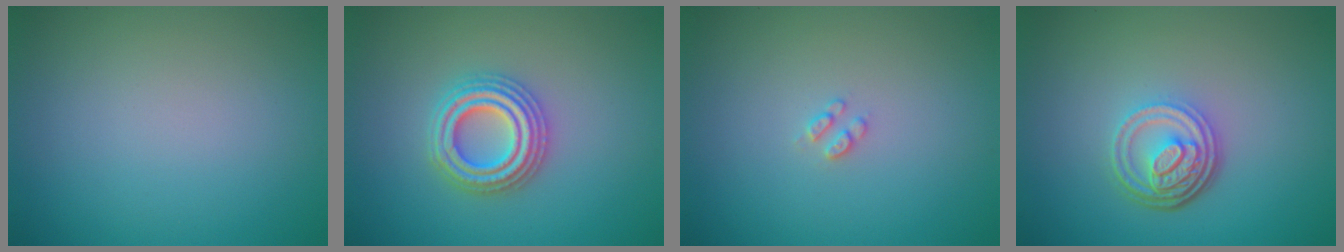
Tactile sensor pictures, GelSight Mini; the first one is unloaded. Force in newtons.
{"total": 4.4, "press": 4.4, "slide": 0.7}
{"total": 1.0, "press": 0.9, "slide": 0.2}
{"total": 4.7, "press": 3.4, "slide": 3.3}